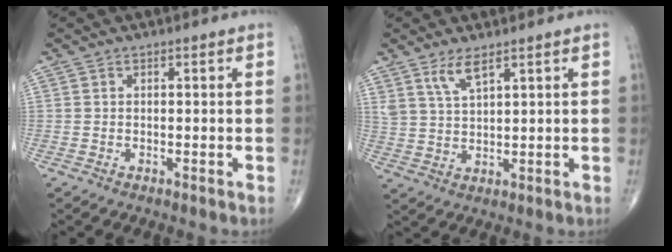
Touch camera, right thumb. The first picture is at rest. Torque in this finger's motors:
{"motor_torque": [-0.06, 0.21, 0.53, 0.46, 0.10]}